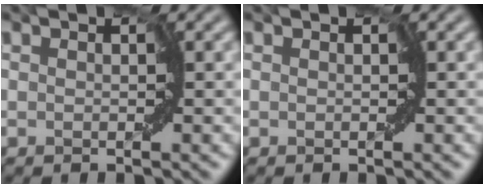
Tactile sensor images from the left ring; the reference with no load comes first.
{"total": 0.0}